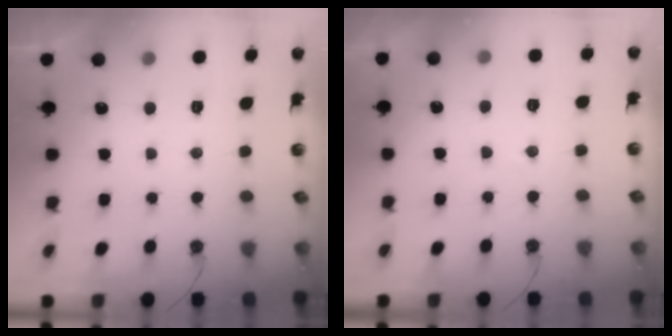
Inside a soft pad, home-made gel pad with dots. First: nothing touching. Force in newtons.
{"total": 2.5, "press": 2.5, "slide": 0.4}